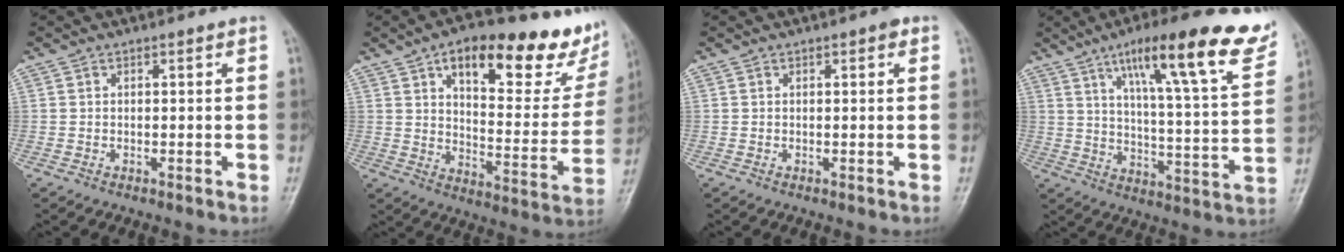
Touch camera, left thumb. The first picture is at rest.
{"total": 24.5, "force": [14.1, 9.4, 17.7], "torque": [-0.191, -0.036, 0.201]}
{"total": 1.2, "force": [0.6, 0.5, 1.0], "torque": [-0.011, 0.001, 0.005]}
{"total": 21.2, "force": [12.7, 3.7, 16.6], "torque": [-0.214, -0.043, 0.191]}